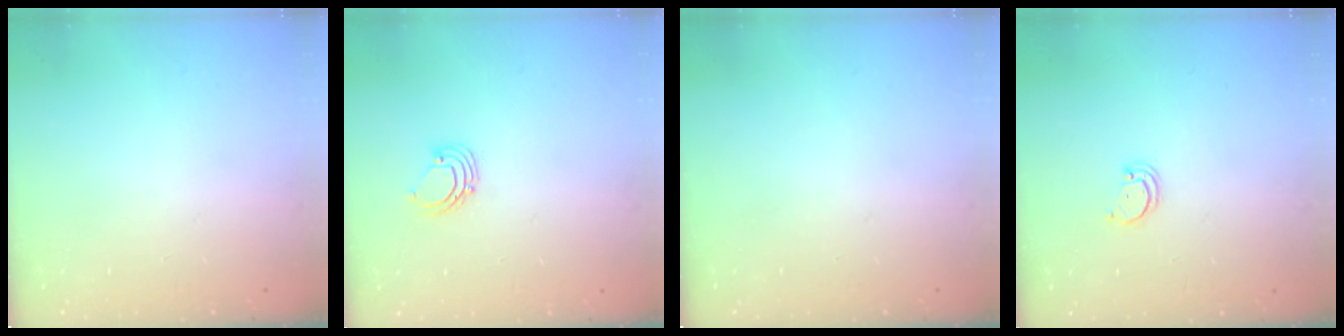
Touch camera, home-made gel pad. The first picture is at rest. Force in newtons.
{"total": 2.6, "press": 2.6, "slide": 0.2}
{"total": 0.0}
{"total": 1.6, "press": 1.6, "slide": 0.1}